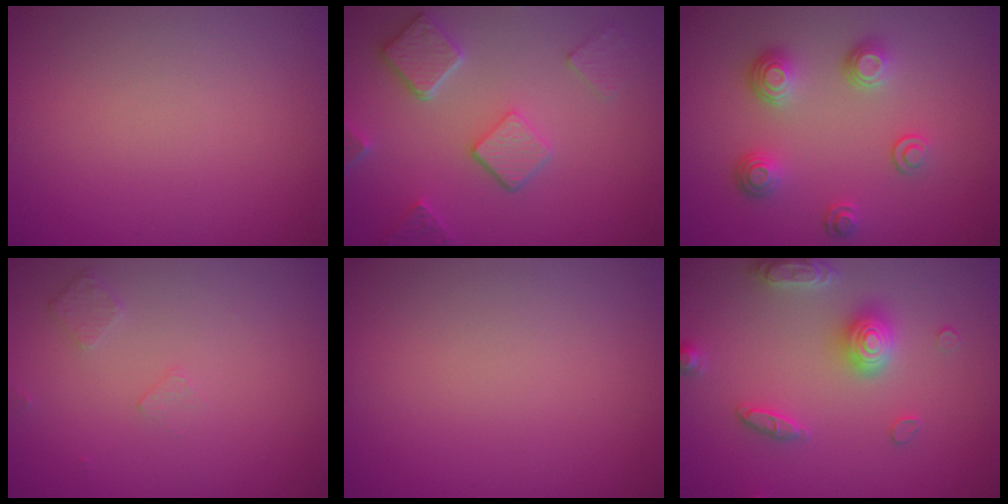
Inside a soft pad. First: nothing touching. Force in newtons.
{"total": 4.9, "press": 3.8, "slide": 3.1}
{"total": 3.6, "press": 2.8, "slide": 2.2}
{"total": 0.8, "press": 0.6, "slide": 0.5}
{"total": 0.0}
{"total": 3.7, "press": 3.7, "slide": 0.7}